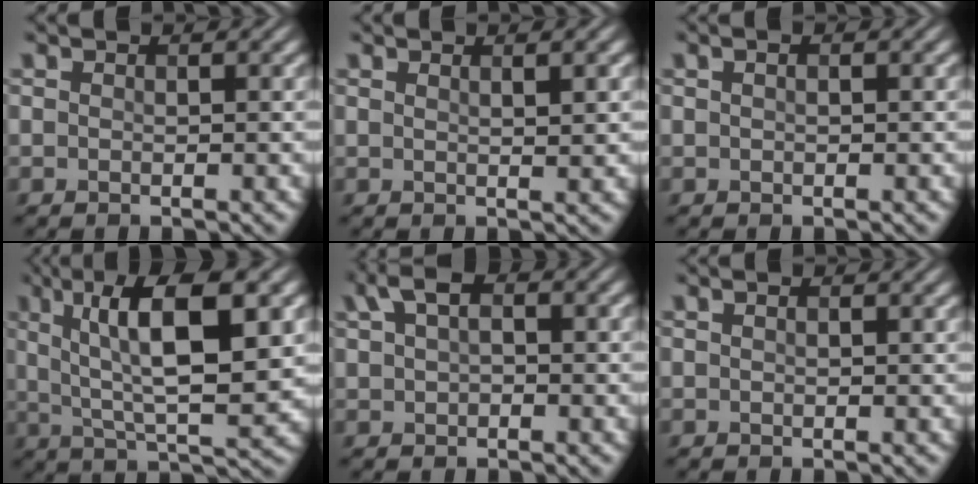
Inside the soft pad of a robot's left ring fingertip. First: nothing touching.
{"total": 2.0, "force": [0.9, 0.5, 1.7], "torque": [-0.018, 0.004, 0.009]}
{"total": 1.3, "force": [0.6, 0.7, 1.0], "torque": [-0.012, -0.002, 0.004]}
{"total": 11.0, "force": [3.2, 3.1, 10.1], "torque": [-0.159, 0.010, 0.055]}
{"total": 4.8, "force": [1.7, 2.8, 3.5], "torque": [-0.066, 0.015, 0.025]}
{"total": 0.7, "force": [0.3, 0.2, 0.6], "torque": [-0.010, 0.000, 0.004]}